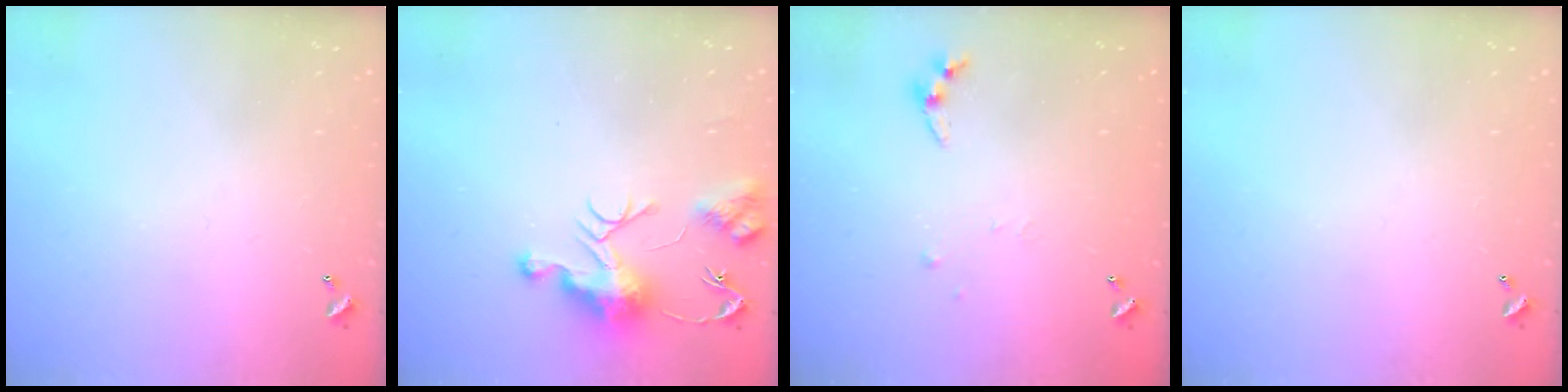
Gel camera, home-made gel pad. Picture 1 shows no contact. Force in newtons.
{"total": 9.4, "press": 9.4, "slide": 0.7}
{"total": 4.9, "press": 4.9, "slide": 0.4}
{"total": 0.0}